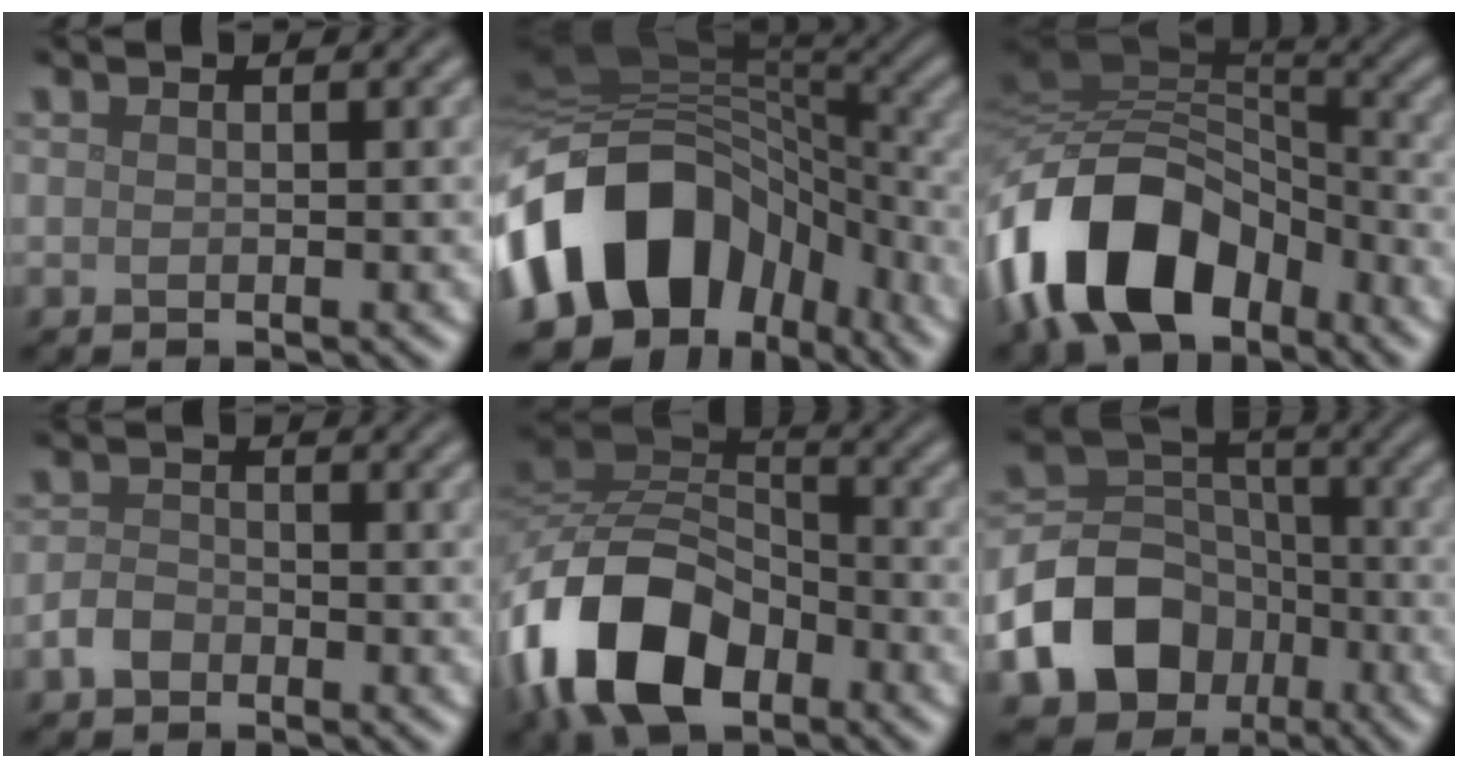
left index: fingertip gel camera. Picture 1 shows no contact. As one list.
[{"total": 14.9, "force": [-6.1, 10.4, 8.6], "torque": [-0.163, 0.011, -0.111]}, {"total": 14.5, "force": [-6.4, 9.2, 9.1], "torque": [-0.189, 0.002, -0.124]}, {"total": 2.0, "force": [-1.3, 1.3, 0.9], "torque": [-0.013, 0.003, -0.031]}, {"total": 11.9, "force": [-5.9, 7.2, 7.5], "torque": [-0.154, -0.005, -0.123]}, {"total": 11.7, "force": [-5.2, 9.1, 5.1], "torque": [-0.109, -0.008, -0.100]}]